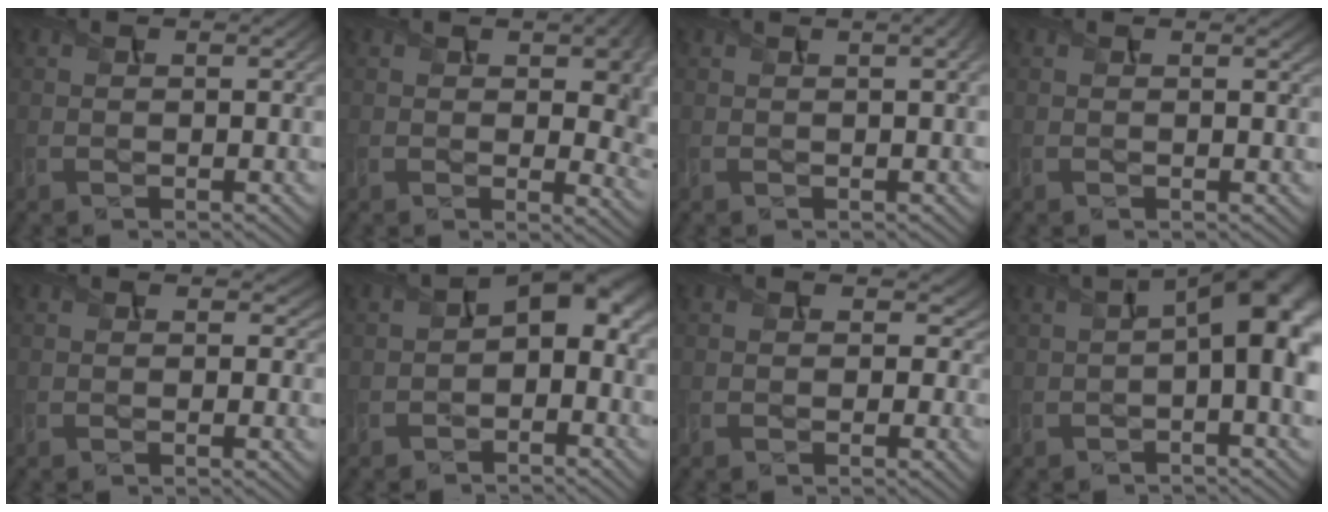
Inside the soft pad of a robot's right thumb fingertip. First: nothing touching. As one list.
[{"total": 9.1, "force": [1.7, 5.3, 7.2], "torque": [-0.100, -0.023, 0.044]}, {"total": 3.2, "force": [1.1, 0.9, 2.8], "torque": [-0.035, 0.012, 0.008]}, {"total": 0.9, "force": [0.5, 0.2, 0.7], "torque": [-0.013, 0.000, 0.009]}, {"total": 1.4, "force": [0.4, 1.1, 0.6], "torque": [-0.016, -0.007, 0.006]}, {"total": 5.6, "force": [-1.1, 3.4, 4.3], "torque": [-0.067, 0.009, -0.027]}, {"total": 3.7, "force": [0.3, 3.2, 1.8], "torque": [-0.032, -0.015, 0.003]}, {"total": 9.6, "force": [0.7, 3.7, 8.8], "torque": [-0.141, 0.006, 0.013]}]